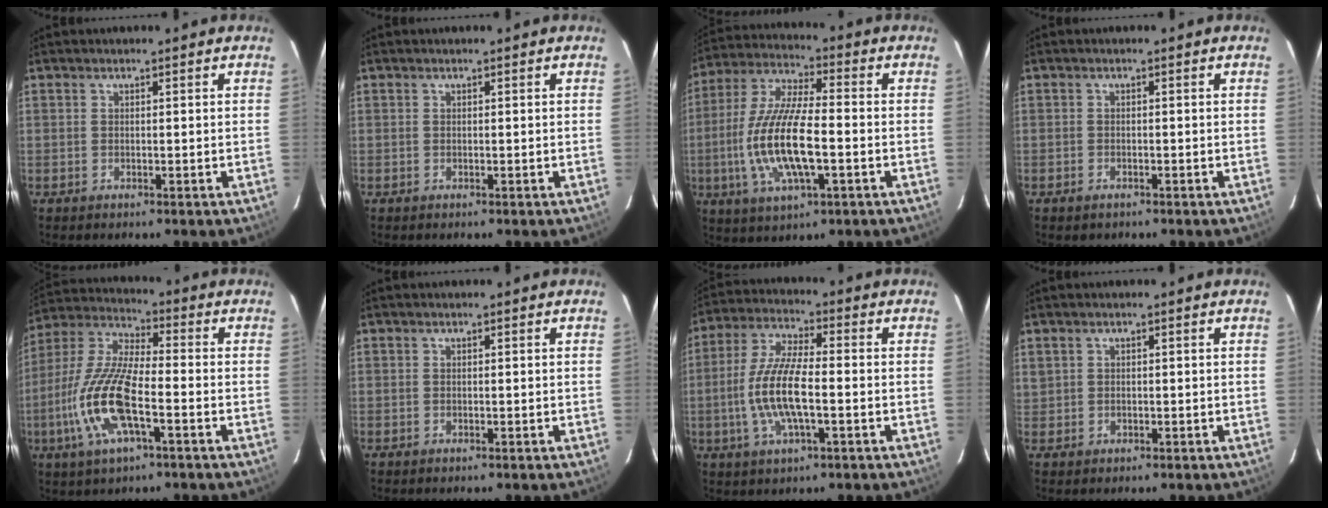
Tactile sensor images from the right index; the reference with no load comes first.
{"total": 0.0}
{"total": 15.8, "force": [-3.2, 4.9, 14.7], "torque": [-0.303, -0.007, -0.060]}
{"total": 1.3, "force": [-0.9, 0.8, 0.3], "torque": [-0.008, 0.000, -0.014]}
{"total": 15.6, "force": [-5.0, 4.5, 14.0], "torque": [-0.302, -0.009, -0.103]}
{"total": 0.0}
{"total": 11.7, "force": [-2.3, 3.3, 11.0], "torque": [-0.227, -0.002, -0.047]}
{"total": 1.3, "force": [0.6, 1.2, 0.3], "torque": [0.000, 0.005, 0.013]}